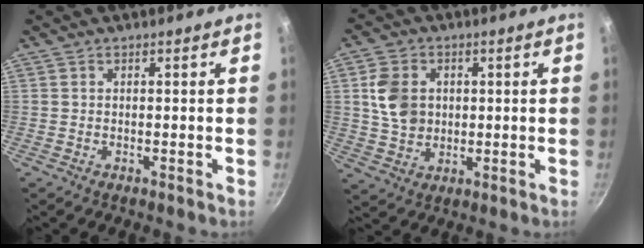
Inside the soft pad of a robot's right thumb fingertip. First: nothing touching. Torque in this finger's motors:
{"motor_torque": [-0.83, 1.02, 0.35, 0.10, 0.17]}